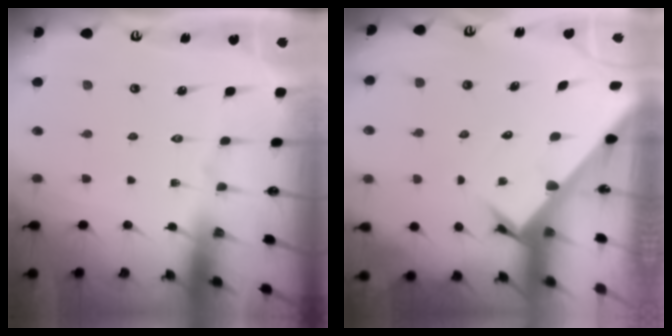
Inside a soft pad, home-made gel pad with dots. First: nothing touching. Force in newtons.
{"total": 2.8, "press": 2.8, "slide": 0.2}